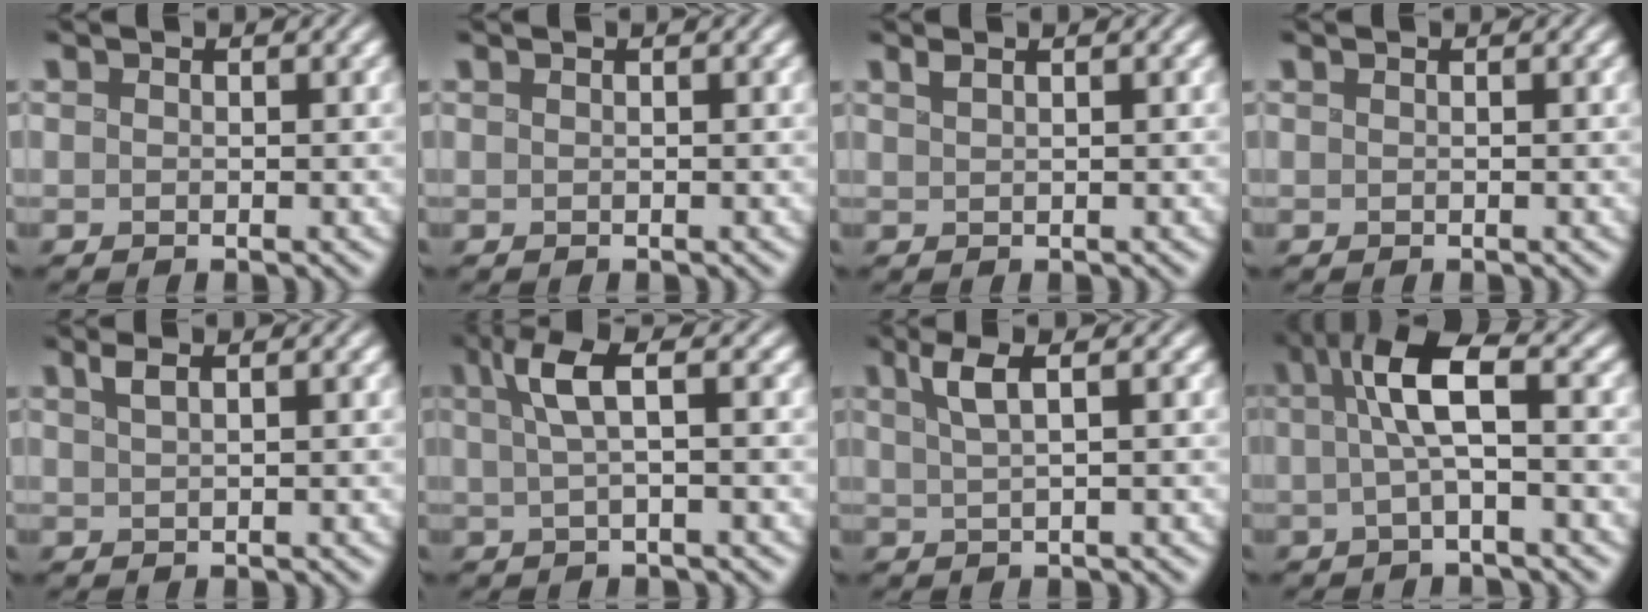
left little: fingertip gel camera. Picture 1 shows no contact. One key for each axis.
{"total": 0.0}
{"total": 0.6, "fx": 0.5, "fy": -0.1, "fz": 0.4, "tx": -0.013, "ty": 0.005, "tz": 0.014}
{"total": 0.0}
{"total": 1.2, "fx": 0.7, "fy": 0.0, "fz": 1.0, "tx": -0.027, "ty": 0.007, "tz": 0.016}
{"total": 3.8, "fx": 1.0, "fy": 0.9, "fz": 3.6, "tx": -0.080, "ty": 0.009, "tz": 0.018}
{"total": 2.8, "fx": 1.2, "fy": 0.4, "fz": 2.5, "tx": -0.061, "ty": 0.008, "tz": 0.025}
{"total": 5.4, "fx": 0.4, "fy": 1.7, "fz": 5.1, "tx": -0.102, "ty": 0.017, "tz": -0.001}